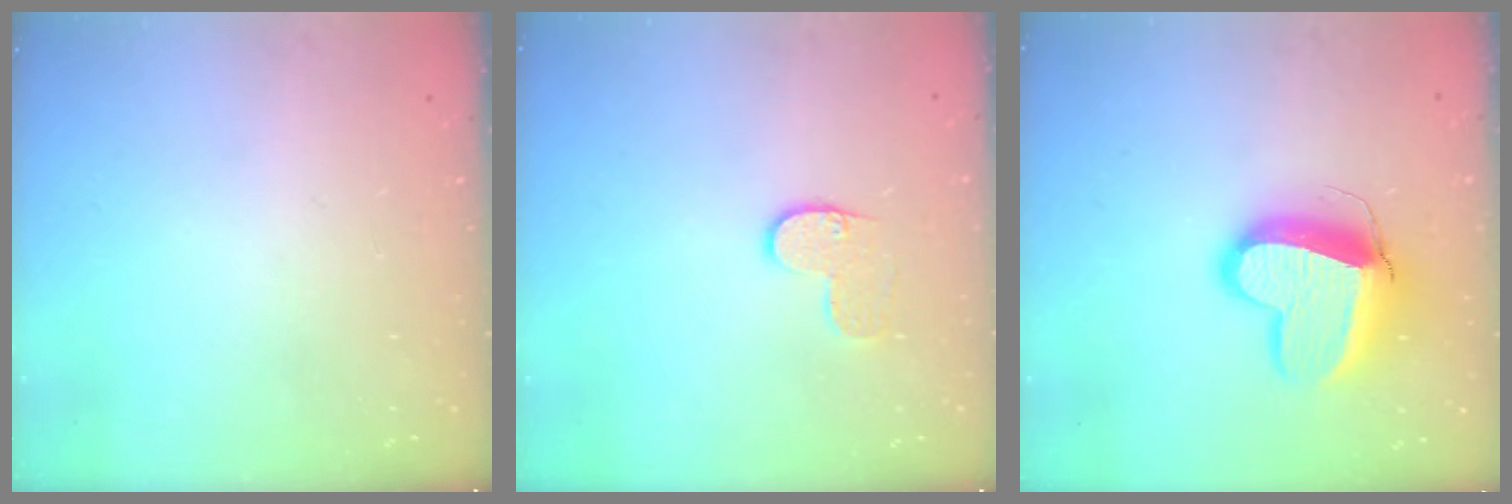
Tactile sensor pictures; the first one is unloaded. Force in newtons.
{"total": 6.7, "press": 6.7, "slide": 0.1}
{"total": 14.4, "press": 14.3, "slide": 1.6}